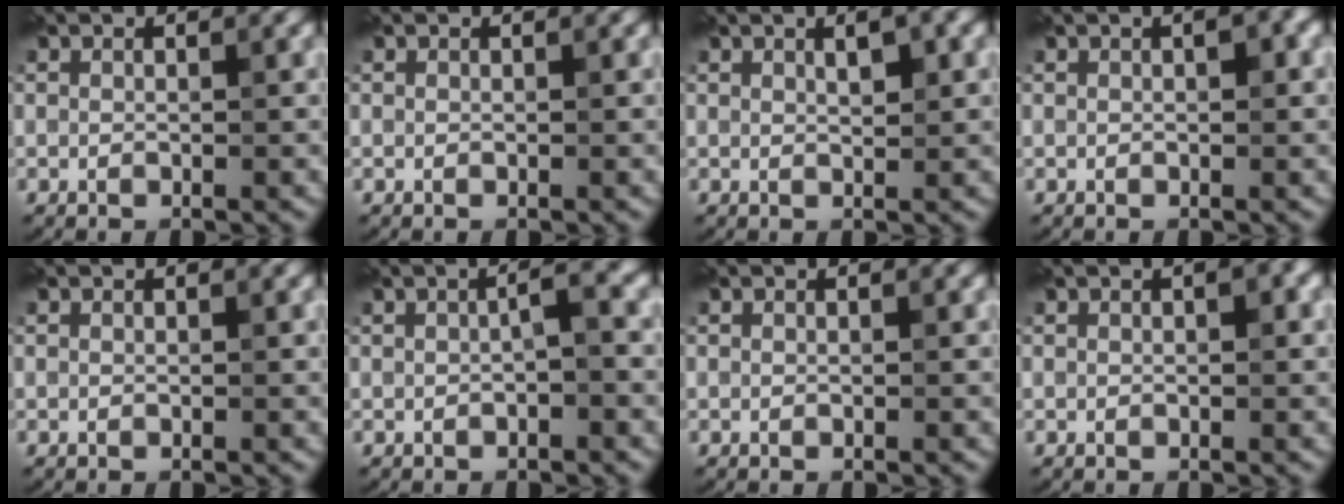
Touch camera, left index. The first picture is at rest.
{"total": 0.0}
{"total": 2.0, "force": [0.9, 0.5, 1.7], "torque": [-0.023, 0.003, 0.016]}
{"total": 1.7, "force": [0.4, 0.6, 1.6], "torque": [-0.019, 0.005, 0.007]}
{"total": 0.0}
{"total": 1.7, "force": [-0.2, 0.2, 1.7], "torque": [-0.030, 0.008, -0.003]}
{"total": 0.0}
{"total": 1.2, "force": [0.3, 0.4, 1.1], "torque": [-0.015, 0.002, 0.005]}